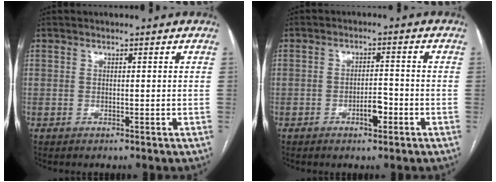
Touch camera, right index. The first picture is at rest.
{"total": 3.4, "force": [-1.7, 1.1, 2.7], "torque": [-0.045, 0.003, -0.029]}